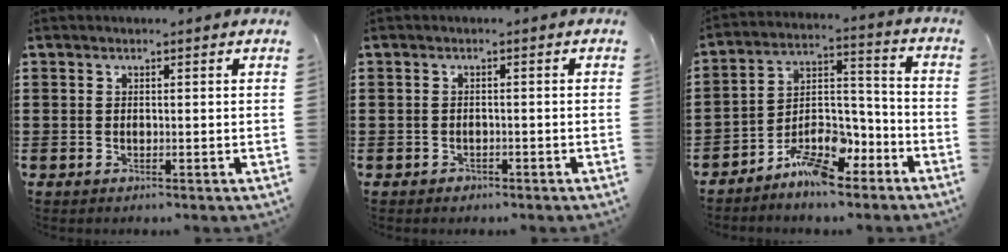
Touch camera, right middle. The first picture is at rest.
{"total": 0.7, "force": [-0.6, 0.4, 0.1], "torque": [-0.004, 0.000, -0.014]}
{"total": 8.9, "force": [-7.2, 3.5, 3.9], "torque": [-0.071, 0.024, -0.137]}